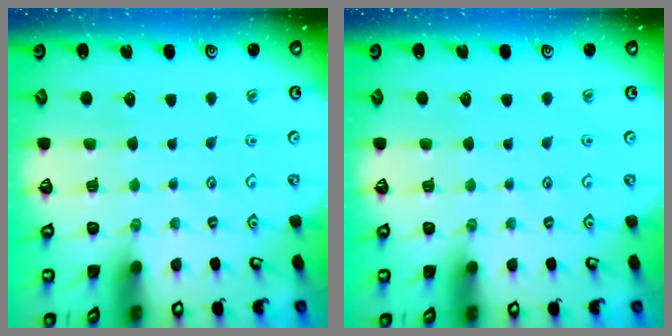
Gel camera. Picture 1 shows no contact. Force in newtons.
{"total": 0.0}